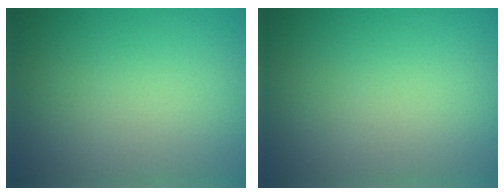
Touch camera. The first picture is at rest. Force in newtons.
{"total": 0.0}